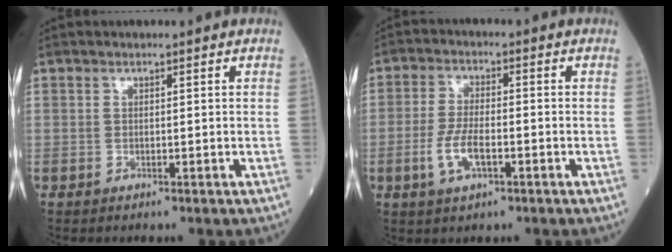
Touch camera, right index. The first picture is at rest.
{"total": 5.9, "force": [-2.0, 2.0, 5.2], "torque": [-0.110, -0.002, -0.037]}